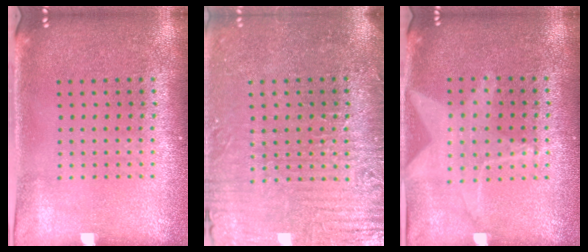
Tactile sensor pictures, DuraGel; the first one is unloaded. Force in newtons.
{"total": 4.1, "press": 3.8, "slide": 1.6}
{"total": 1.4, "press": 1.4, "slide": 0.5}